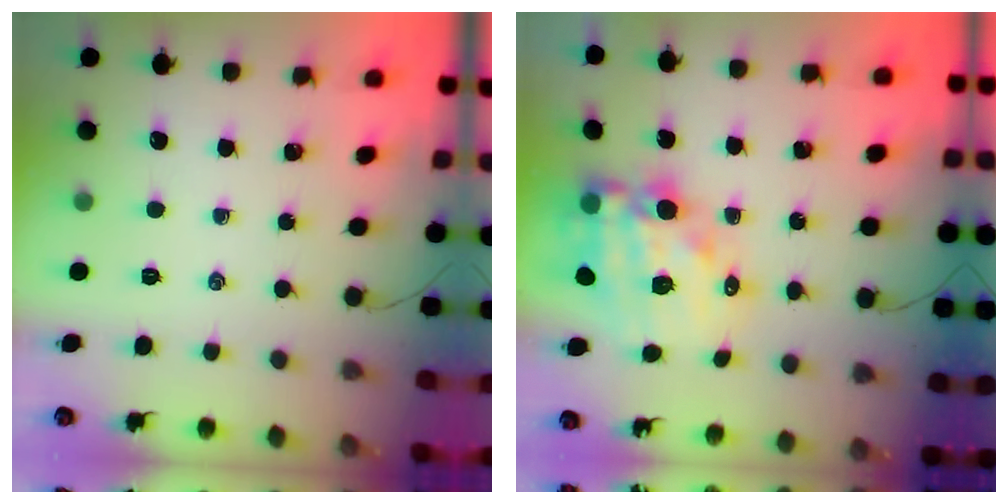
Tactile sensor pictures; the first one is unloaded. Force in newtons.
{"total": 15.4, "press": 14.9, "slide": 3.9}